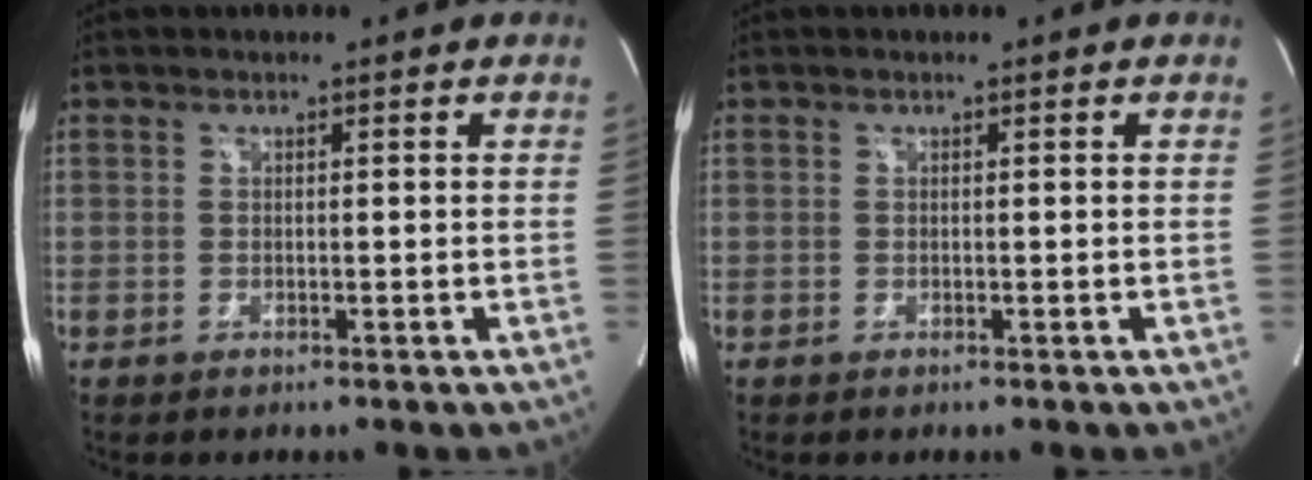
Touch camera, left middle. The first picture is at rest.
{"total": 0.0}